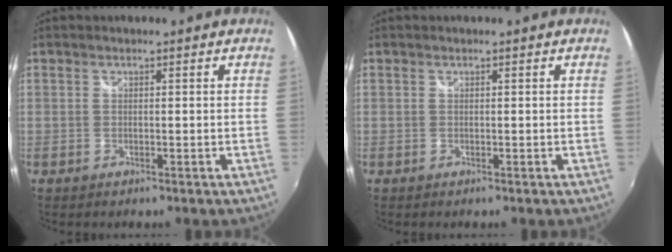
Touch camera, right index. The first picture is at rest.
{"total": 0.0}